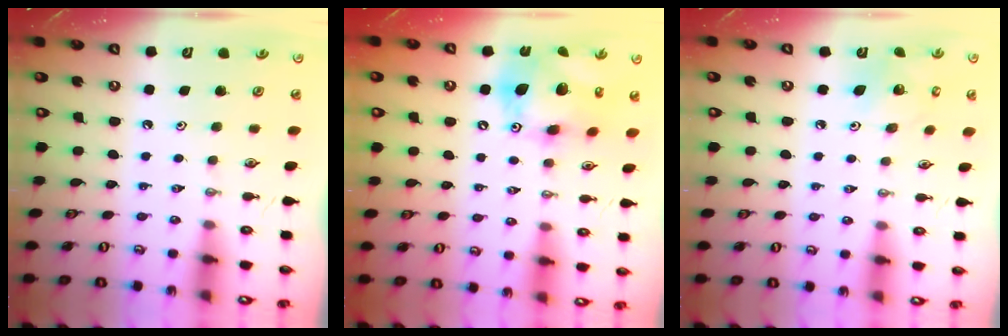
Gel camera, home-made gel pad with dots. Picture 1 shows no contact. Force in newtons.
{"total": 15.6, "press": 15.5, "slide": 1.6}
{"total": 5.3, "press": 5.3, "slide": 0.2}